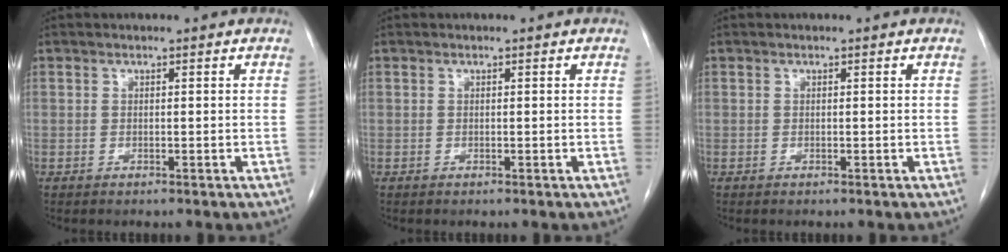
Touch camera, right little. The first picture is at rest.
{"total": 0.0}
{"total": 0.0}